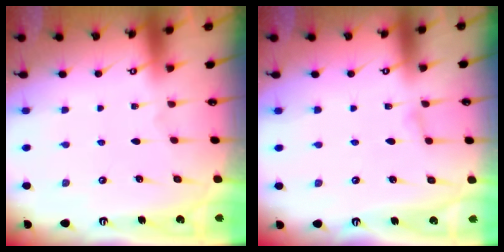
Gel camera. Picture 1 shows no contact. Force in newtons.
{"total": 2.2, "press": 2.1, "slide": 0.3}